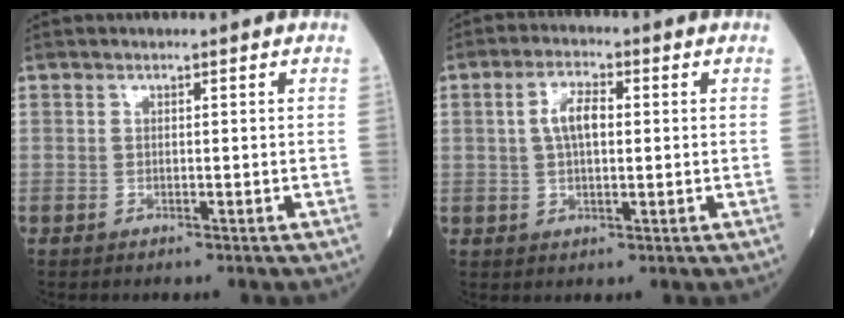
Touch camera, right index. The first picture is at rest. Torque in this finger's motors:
{"motor_torque": [0.13, 0.03, 0.13, 0.05]}